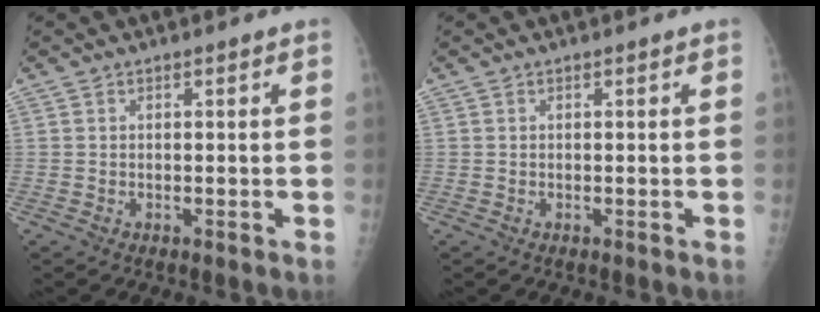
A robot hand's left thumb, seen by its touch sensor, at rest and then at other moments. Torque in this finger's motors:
{"motor_torque": [0.00, 0.01, 0.00, 0.00, 0.00]}